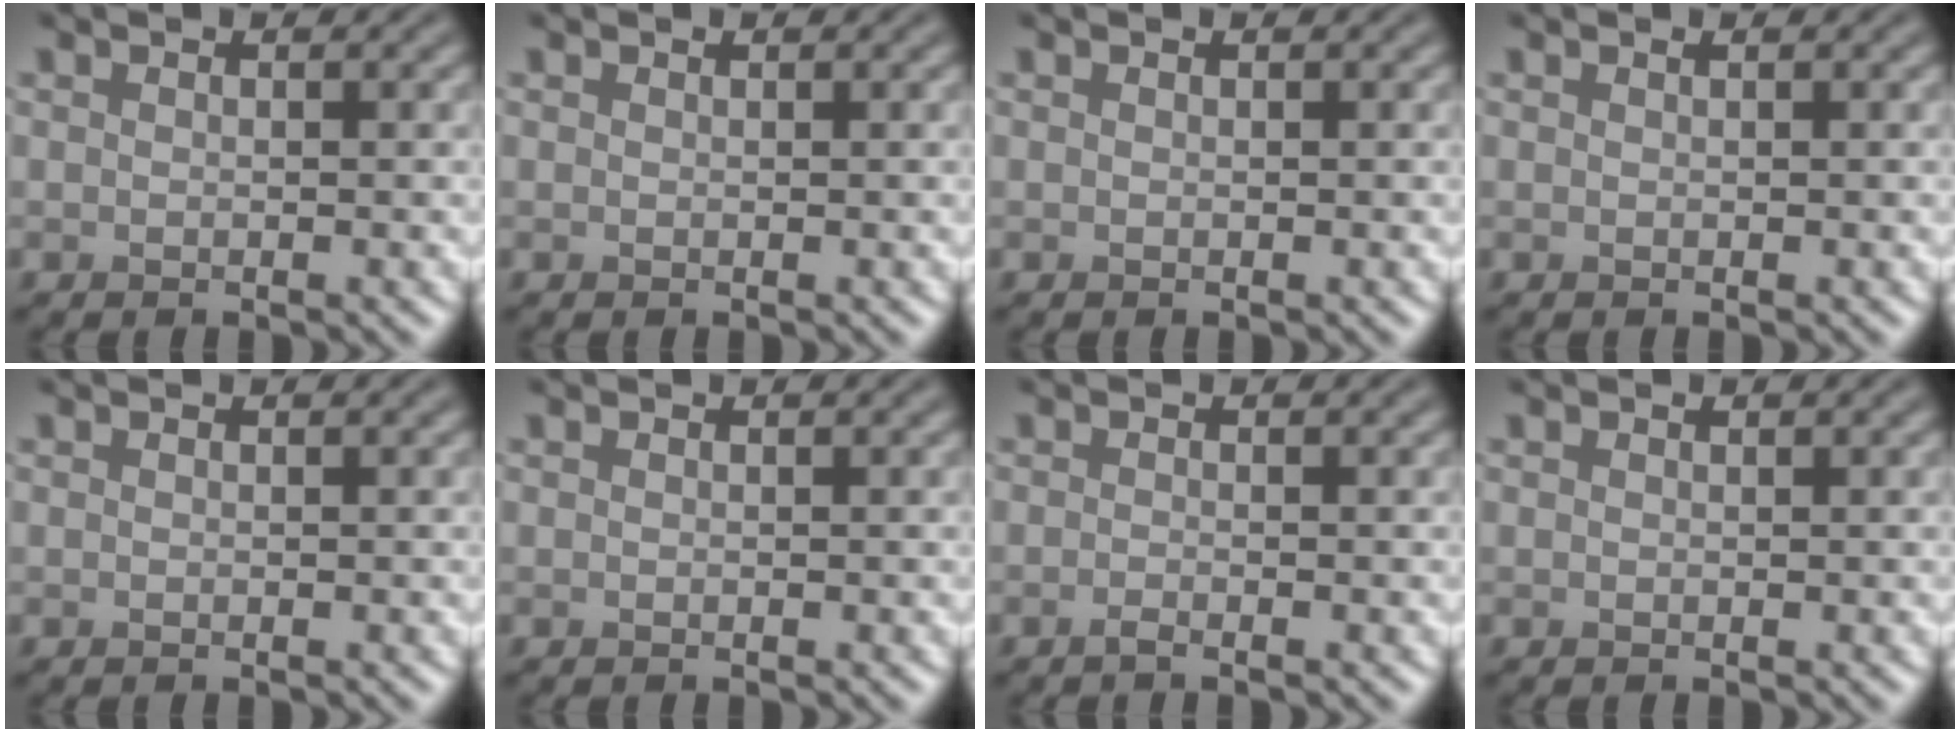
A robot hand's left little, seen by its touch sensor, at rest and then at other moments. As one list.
[{"total": 0.0}, {"total": 0.0}, {"total": 0.0}, {"total": 0.0}, {"total": 0.0}, {"total": 0.8, "force": [-0.5, 0.1, 0.6], "torque": [-0.011, -0.003, -0.011]}, {"total": 0.0}]